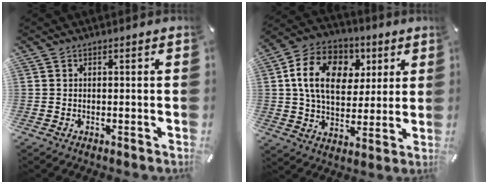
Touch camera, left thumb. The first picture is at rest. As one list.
[{"total": 16.3, "force": [4.3, 12.3, 9.8], "torque": [-0.182, 0.008, 0.079]}]